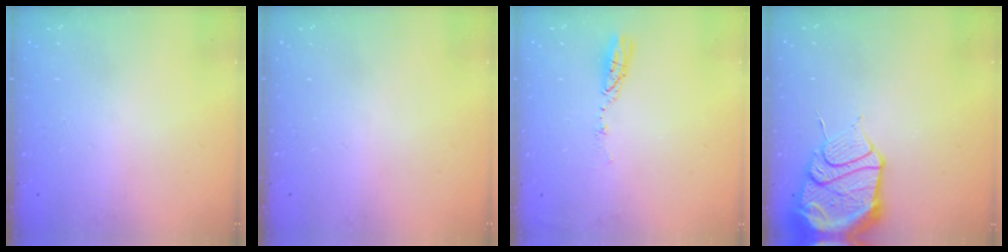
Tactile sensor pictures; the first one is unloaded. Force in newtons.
{"total": 0.0}
{"total": 3.8, "press": 3.8, "slide": 0.3}
{"total": 17.2, "press": 17.1, "slide": 1.7}